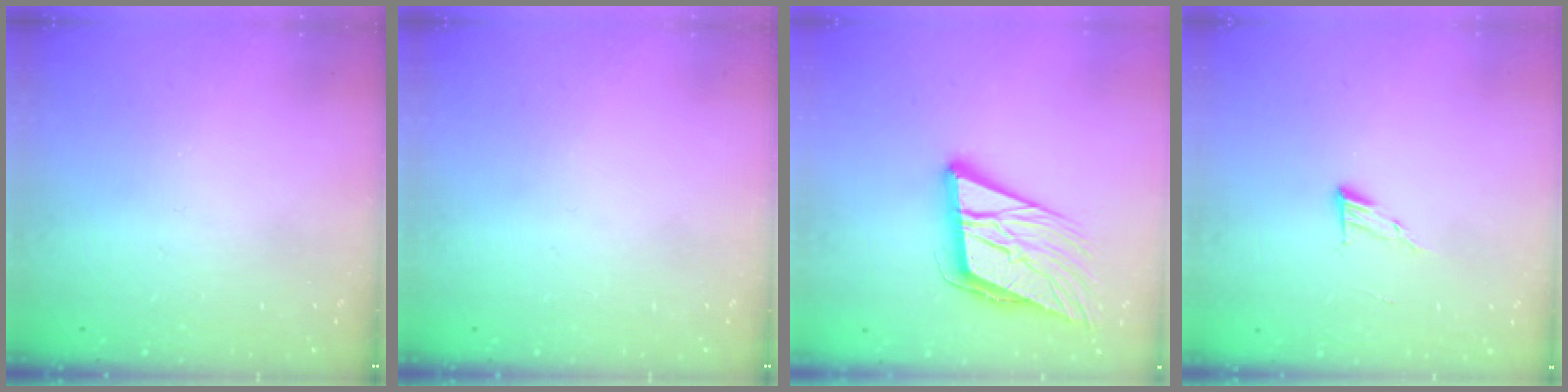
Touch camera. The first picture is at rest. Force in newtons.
{"total": 0.0}
{"total": 15.0, "press": 14.6, "slide": 3.5}
{"total": 5.0, "press": 4.9, "slide": 0.5}